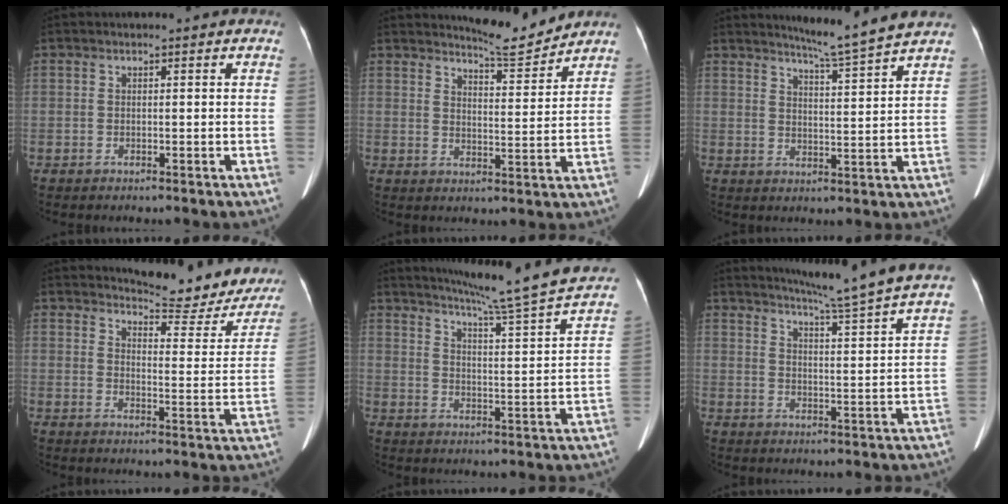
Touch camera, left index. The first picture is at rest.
{"total": 6.3, "force": [6.2, -0.3, 0.7], "torque": [-0.022, -0.021, 0.094]}
{"total": 7.5, "force": [6.8, -1.8, 2.5], "torque": [-0.048, -0.015, 0.103]}
{"total": 14.6, "force": [13.9, 2.7, 3.7], "torque": [-0.035, -0.055, 0.149]}
{"total": 18.6, "force": [16.5, -1.8, 8.3], "torque": [-0.137, -0.044, 0.211]}
{"total": 14.2, "force": [12.6, -2.4, 6.0], "torque": [-0.102, -0.039, 0.163]}